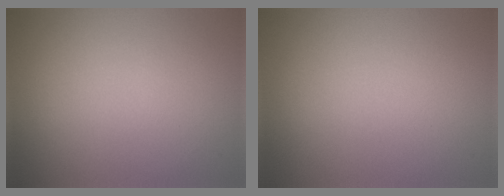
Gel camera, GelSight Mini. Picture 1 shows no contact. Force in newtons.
{"total": 0.0}